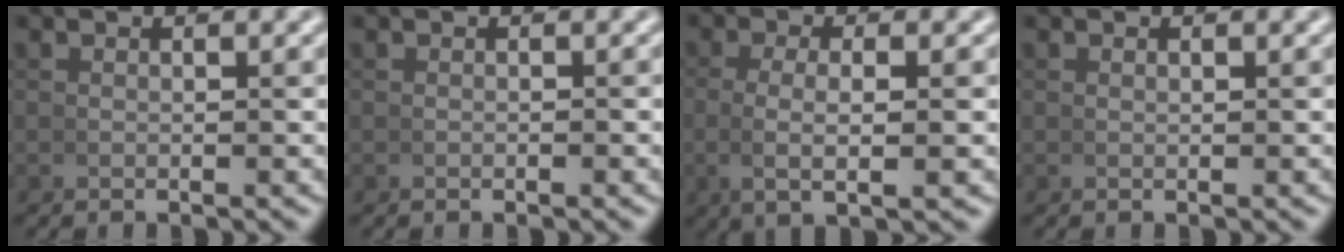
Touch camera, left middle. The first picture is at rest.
{"total": 0.0}
{"total": 3.7, "force": [0.1, 0.8, 3.6], "torque": [-0.075, -0.005, 0.007]}
{"total": 0.0}